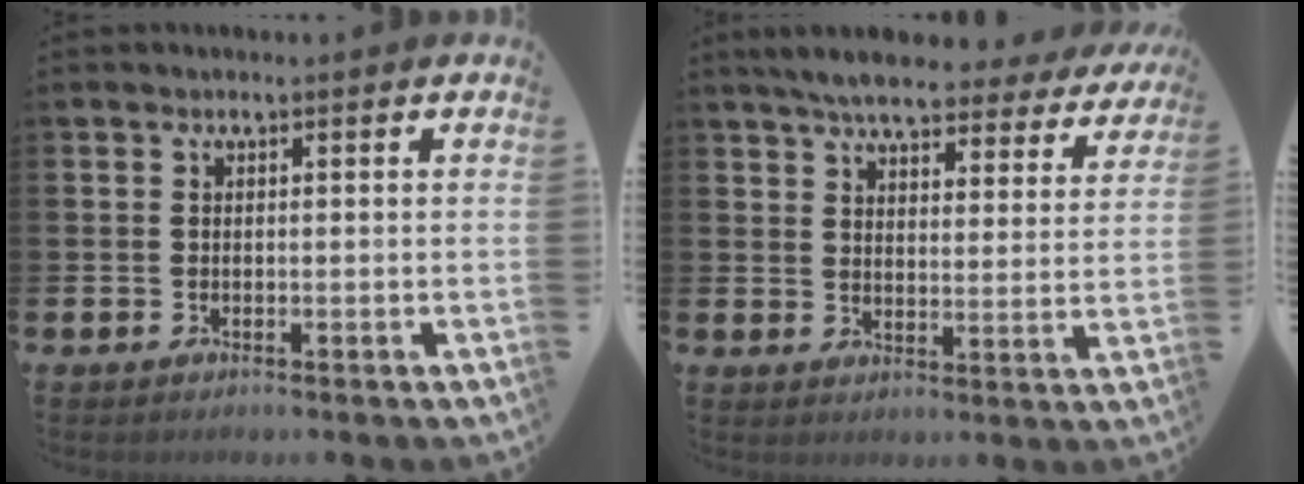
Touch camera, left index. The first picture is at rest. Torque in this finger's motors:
{"motor_torque": [0.96, -1.18, 0.11, 0.04]}